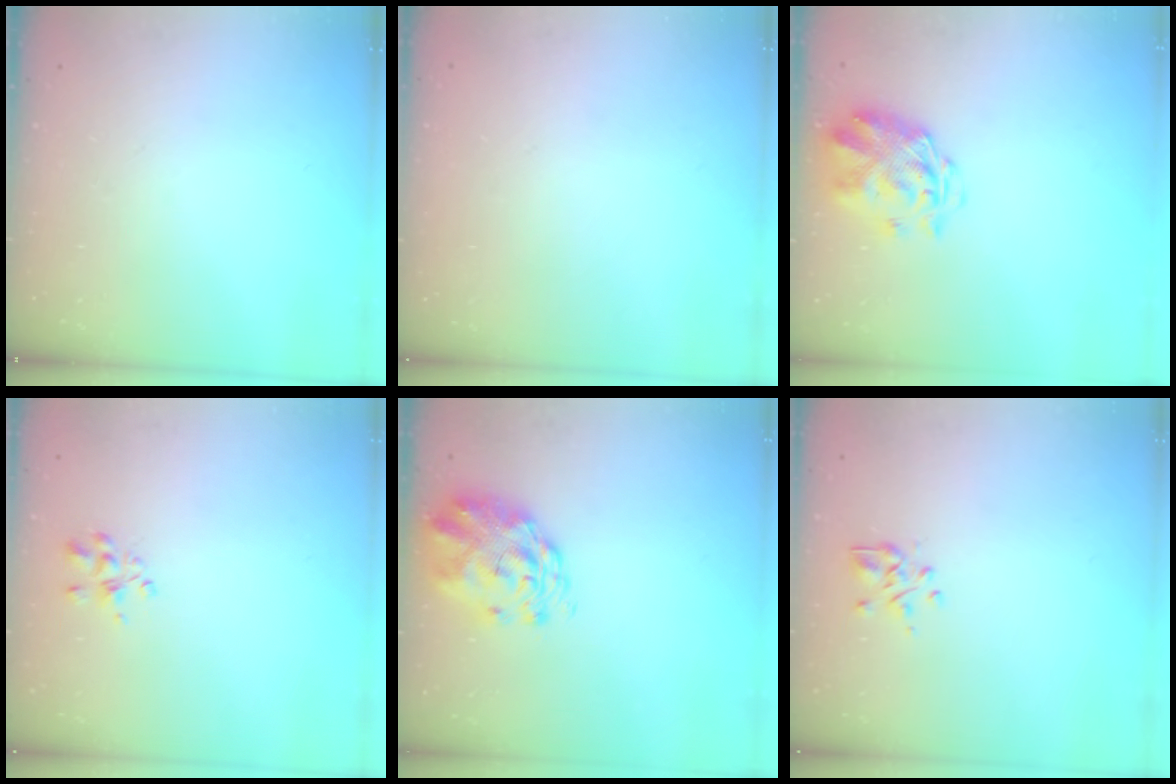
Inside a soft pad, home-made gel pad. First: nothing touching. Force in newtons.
{"total": 1.7, "press": 1.7, "slide": 0.2}
{"total": 3.4, "press": 3.0, "slide": 1.6}
{"total": 3.7, "press": 3.4, "slide": 1.4}
{"total": 3.6, "press": 3.4, "slide": 1.2}
{"total": 2.9, "press": 2.7, "slide": 1.1}